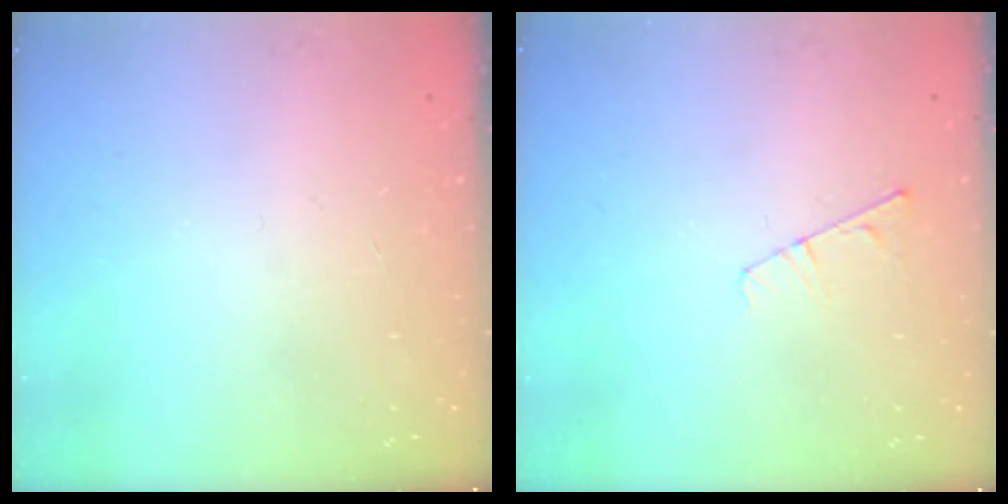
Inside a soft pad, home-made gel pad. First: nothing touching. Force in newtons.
{"total": 3.5, "press": 3.5, "slide": 0.3}